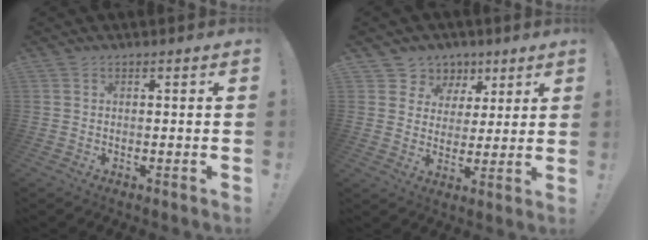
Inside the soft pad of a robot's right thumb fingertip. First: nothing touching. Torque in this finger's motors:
{"motor_torque": [0.58, 0.64, -0.78, 0.20, 0.03]}